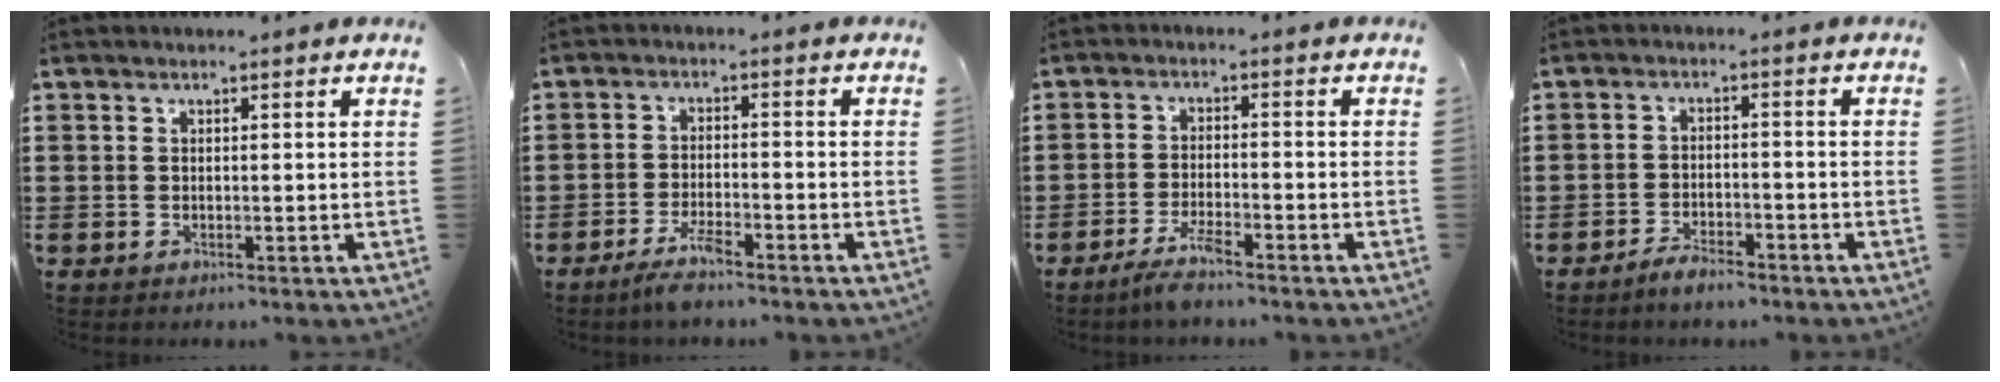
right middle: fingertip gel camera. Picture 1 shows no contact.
{"total": 3.7, "force": [-2.8, 0.4, 2.4], "torque": [-0.056, -0.002, -0.055]}
{"total": 3.6, "force": [-2.8, 0.1, 2.2], "torque": [-0.053, -0.006, -0.054]}
{"total": 3.0, "force": [-2.8, 0.6, 0.8], "torque": [-0.016, 0.008, -0.057]}